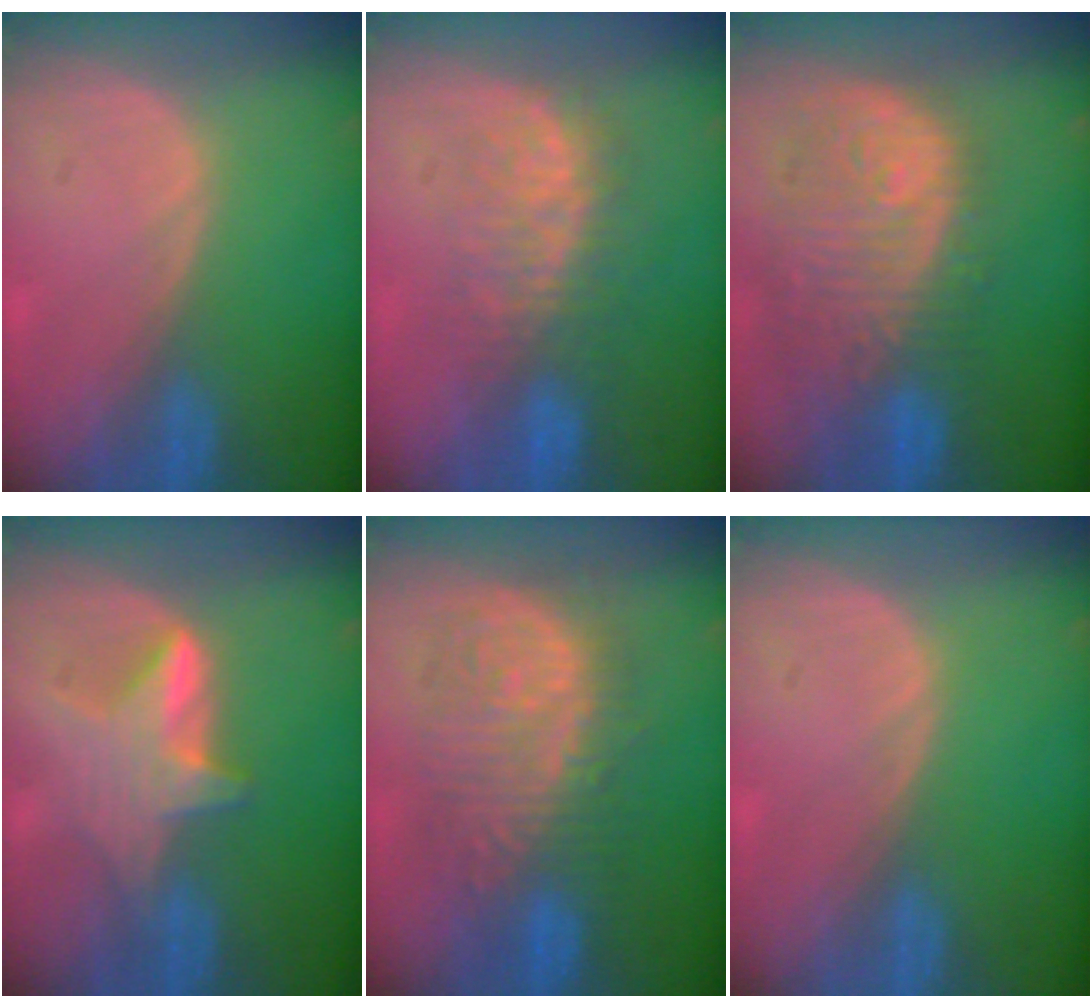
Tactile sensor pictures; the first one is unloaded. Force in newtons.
{"total": 7.6, "press": 7.3, "slide": 1.9}
{"total": 12.0, "press": 10.7, "slide": 5.4}
{"total": 6.1, "press": 5.7, "slide": 2.2}
{"total": 10.3, "press": 10.3, "slide": 0.5}
{"total": 0.0}